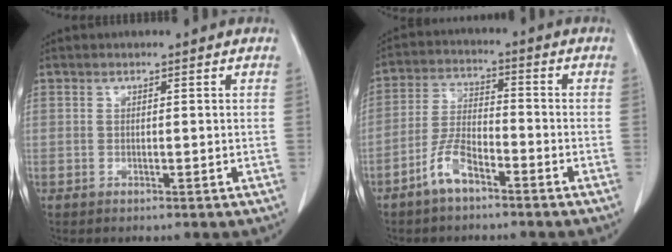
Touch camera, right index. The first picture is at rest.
{"total": 6.5, "force": [-4.3, 2.0, 4.4], "torque": [-0.098, 0.004, -0.086]}